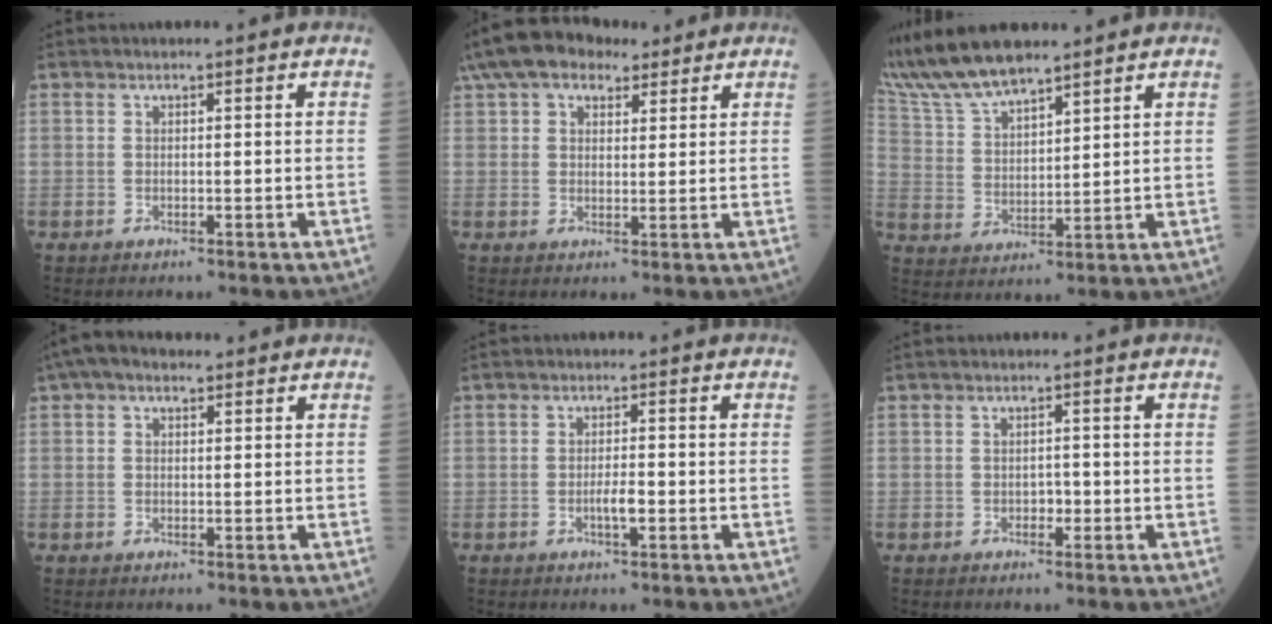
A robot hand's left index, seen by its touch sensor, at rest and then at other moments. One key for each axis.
{"total": 12.5, "fx": 8.4, "fy": 6.8, "fz": 6.4, "tx": -0.137, "ty": 0.054, "tz": 0.145}
{"total": 10.5, "fx": 9.5, "fy": 1.8, "fz": 4.0, "tx": -0.099, "ty": 0.011, "tz": 0.197}
{"total": 3.3, "fx": 1.7, "fy": 2.0, "fz": 1.9, "tx": -0.044, "ty": 0.024, "tz": 0.030}
{"total": 2.2, "fx": -1.2, "fy": 0.5, "fz": 1.8, "tx": -0.031, "ty": -0.003, "tz": -0.021}
{"total": 1.3, "fx": -0.8, "fy": 0.9, "fz": 0.6, "tx": -0.004, "ty": -0.001, "tz": -0.015}